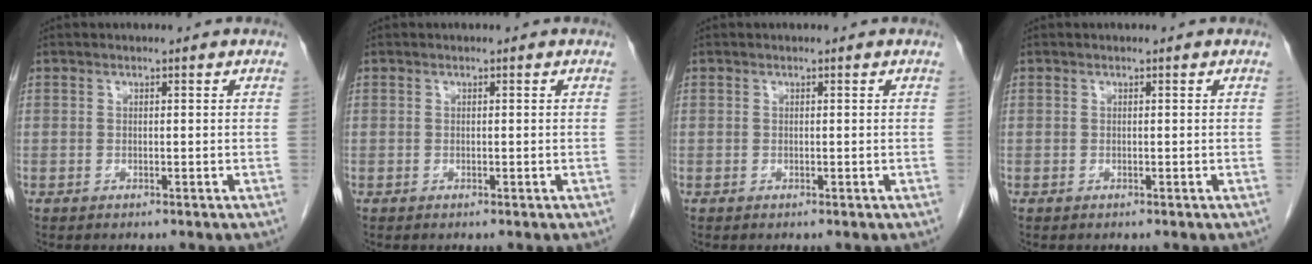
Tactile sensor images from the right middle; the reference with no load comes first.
{"total": 0.0}
{"total": 0.0}
{"total": 0.0}